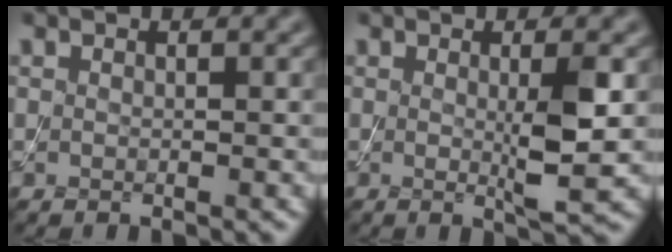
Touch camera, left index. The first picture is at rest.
{"total": 3.7, "force": [0.1, 0.4, 3.7], "torque": [-0.061, -0.009, 0.003]}